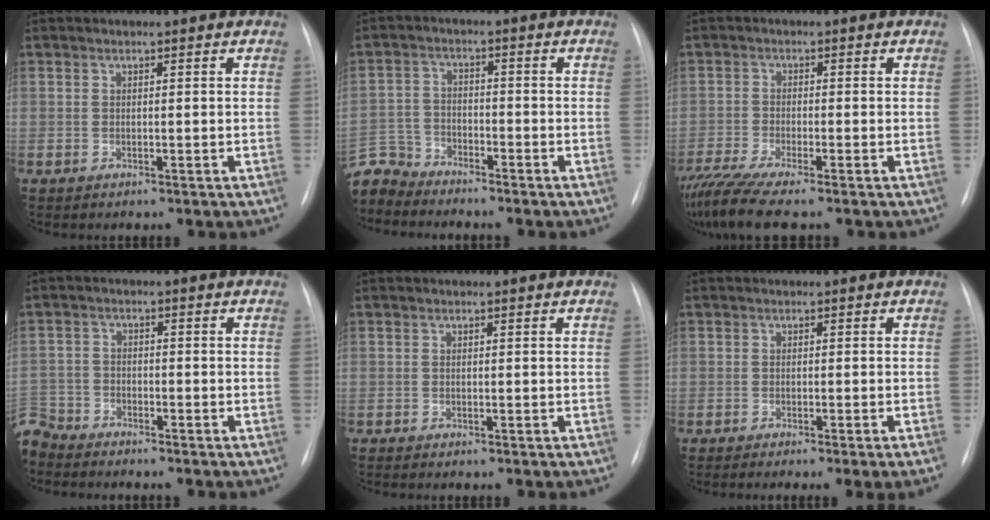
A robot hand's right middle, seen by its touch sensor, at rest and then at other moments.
{"total": 6.6, "force": [-6.4, 1.3, -0.8], "torque": [0.016, 0.005, -0.131]}
{"total": 8.5, "force": [-7.1, -0.3, 4.7], "torque": [-0.089, -0.022, -0.124]}
{"total": 5.9, "force": [-5.7, 1.8, 0.2], "torque": [0.002, -0.006, -0.112]}
{"total": 0.0}
{"total": 4.8, "force": [-3.4, -0.7, 3.3], "torque": [-0.030, -0.010, -0.045]}